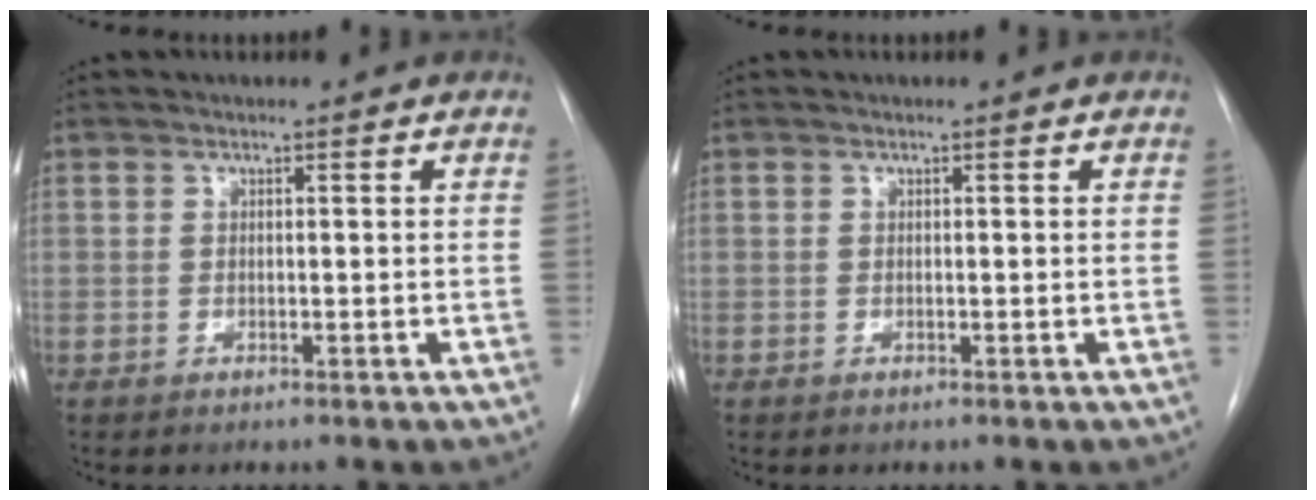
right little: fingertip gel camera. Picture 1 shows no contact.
{"total": 0.0}